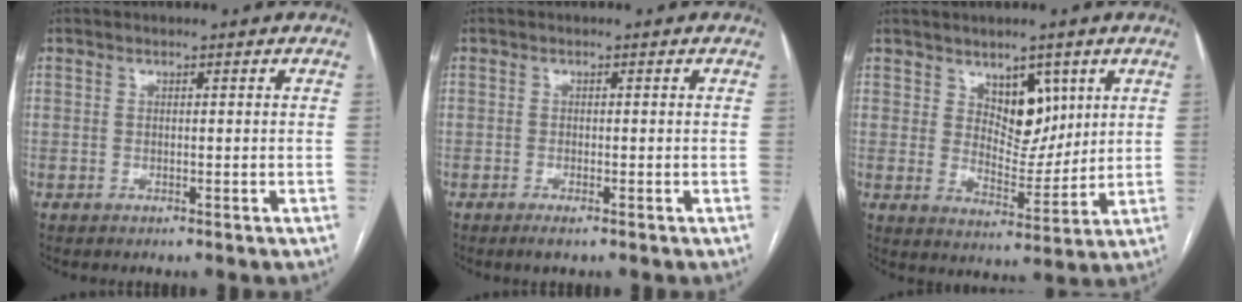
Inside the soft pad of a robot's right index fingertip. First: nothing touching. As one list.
[{"total": 1.4, "force": [-0.9, 0.2, 1.0], "torque": [-0.018, -0.002, -0.012]}, {"total": 7.1, "force": [3.5, 4.0, 4.7], "torque": [-0.070, -0.004, 0.066]}]